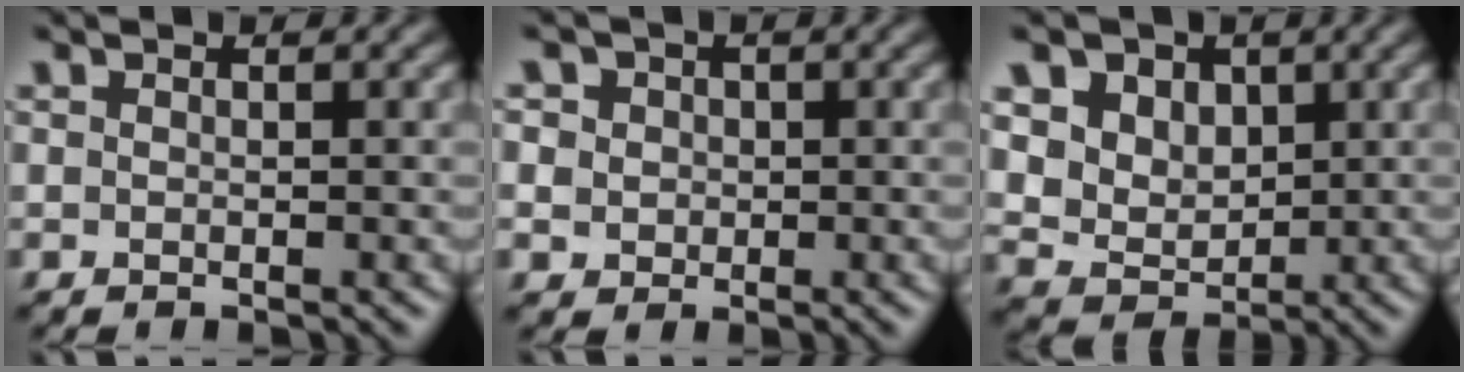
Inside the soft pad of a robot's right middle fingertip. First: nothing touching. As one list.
[{"total": 5.2, "force": [2.4, 4.2, 1.9], "torque": [-0.045, 0.017, 0.026]}, {"total": 7.0, "force": [3.6, 5.3, 2.7], "torque": [-0.069, -0.001, 0.064]}]